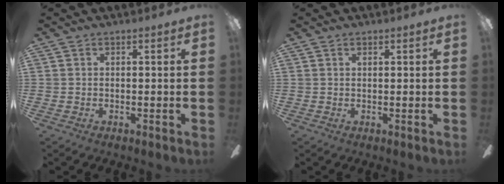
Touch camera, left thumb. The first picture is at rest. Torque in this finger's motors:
{"motor_torque": [0.11, -0.02, 0.06, -0.03, -0.01]}